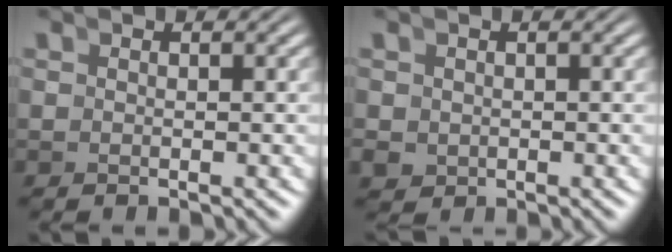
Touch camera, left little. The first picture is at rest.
{"total": 2.0, "force": [-0.6, 1.9, 0.6], "torque": [-0.023, -0.022, 0.001]}